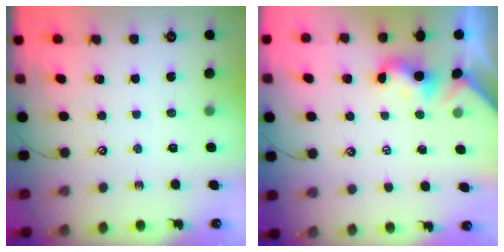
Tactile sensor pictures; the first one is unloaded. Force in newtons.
{"total": 2.0, "press": 2.0, "slide": 0.5}